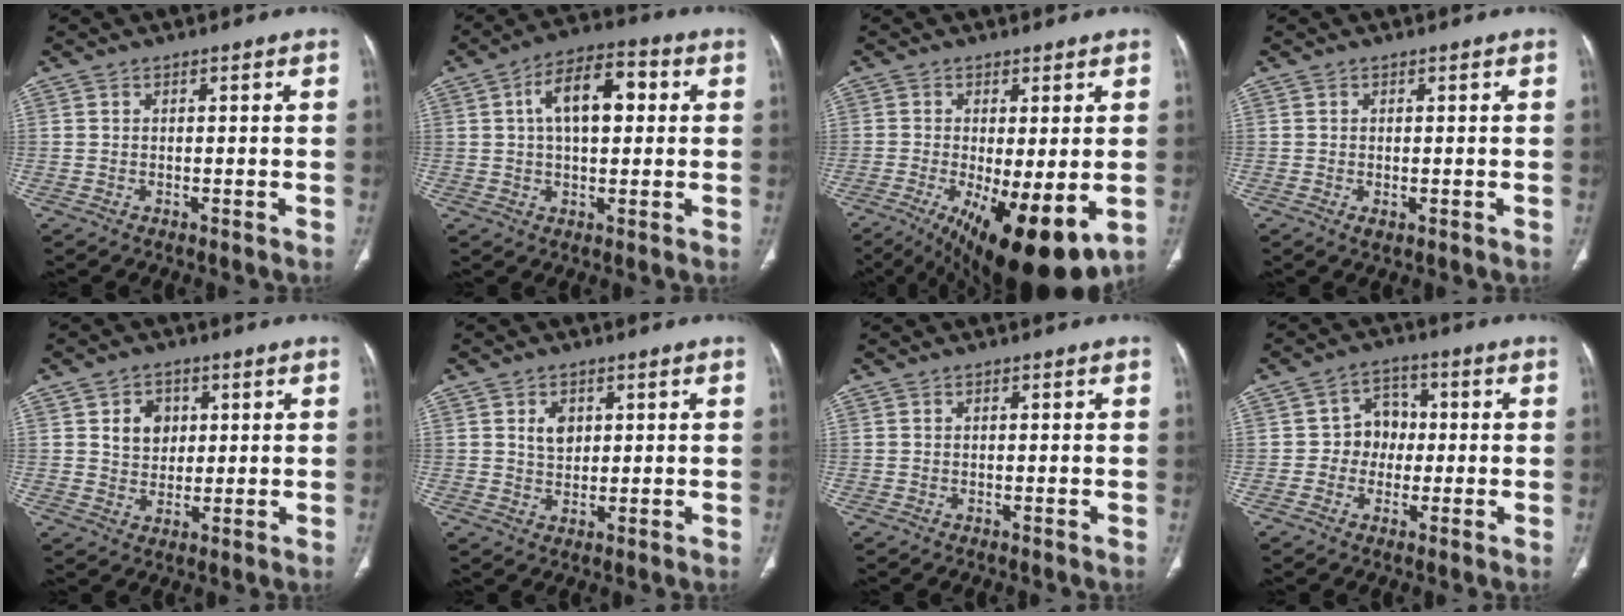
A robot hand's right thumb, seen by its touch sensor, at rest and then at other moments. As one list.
[{"total": 11.5, "force": [2.4, 6.0, 9.6], "torque": [-0.144, 0.017, 0.030]}, {"total": 16.1, "force": [-5.2, 5.4, 14.2], "torque": [-0.210, -0.029, -0.065]}, {"total": 1.3, "force": [-0.3, 0.7, 1.0], "torque": [-0.022, -0.004, -0.003]}, {"total": 5.9, "force": [1.8, 4.9, 2.8], "torque": [-0.016, -0.006, 0.031]}, {"total": 4.2, "force": [1.4, 3.1, 2.5], "torque": [-0.023, -0.007, 0.025]}, {"total": 0.0}, {"total": 6.3, "force": [-0.4, 5.6, 2.7], "torque": [-0.001, 0.018, -0.018]}]